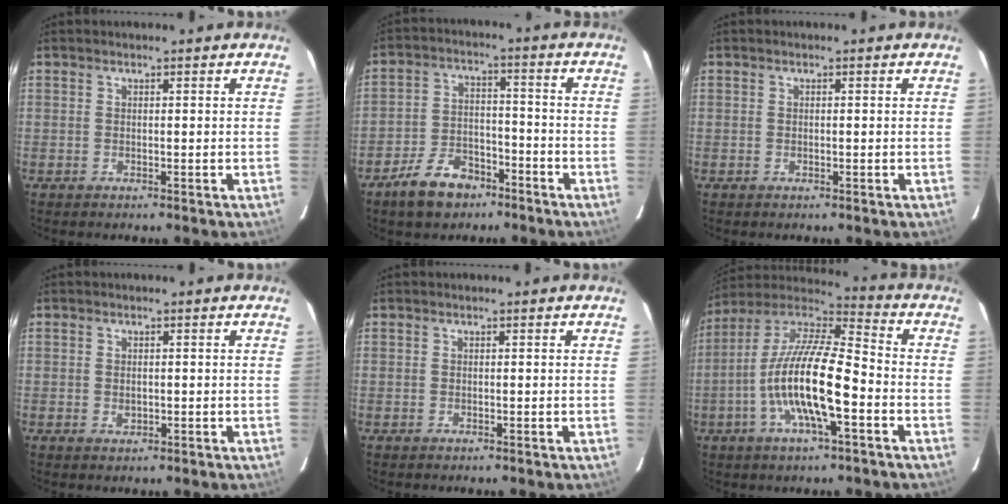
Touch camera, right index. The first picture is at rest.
{"total": 9.7, "force": [-6.7, 5.5, 4.4], "torque": [-0.105, 0.018, -0.105]}
{"total": 0.0}
{"total": 1.6, "force": [-0.2, 1.3, 0.9], "torque": [-0.014, 0.001, -0.001]}
{"total": 0.0}
{"total": 17.5, "force": [-5.2, 4.2, 16.2], "torque": [-0.306, -0.009, -0.106]}